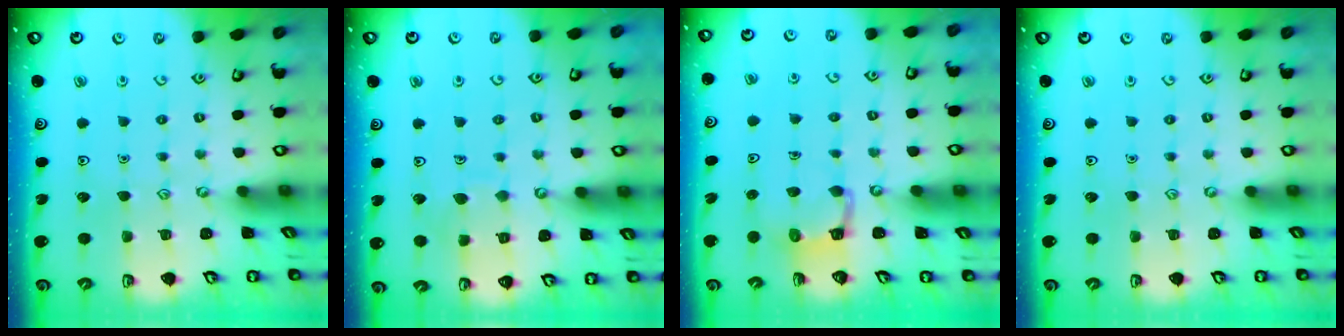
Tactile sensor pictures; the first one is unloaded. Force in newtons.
{"total": 6.2, "press": 6.2, "slide": 0.6}
{"total": 3.5, "press": 3.5, "slide": 0.2}
{"total": 0.0}